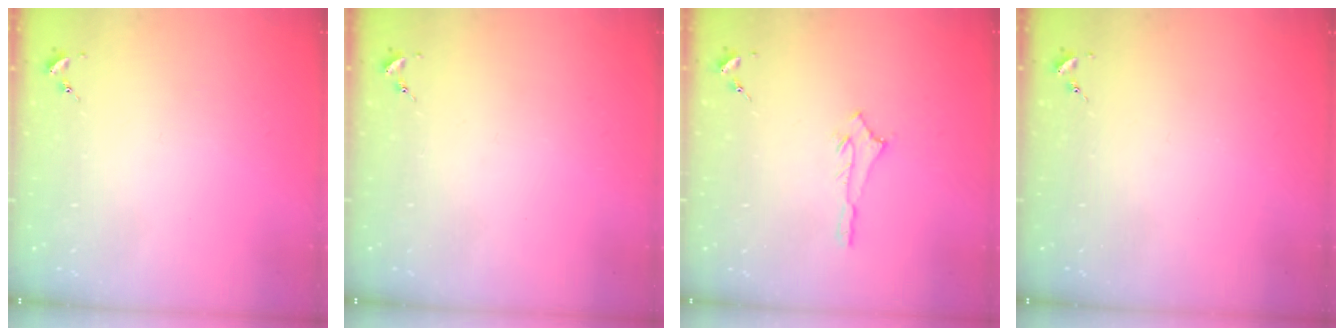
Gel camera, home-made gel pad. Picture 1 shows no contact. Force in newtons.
{"total": 0.0}
{"total": 2.9, "press": 2.9, "slide": 0.2}
{"total": 0.0}